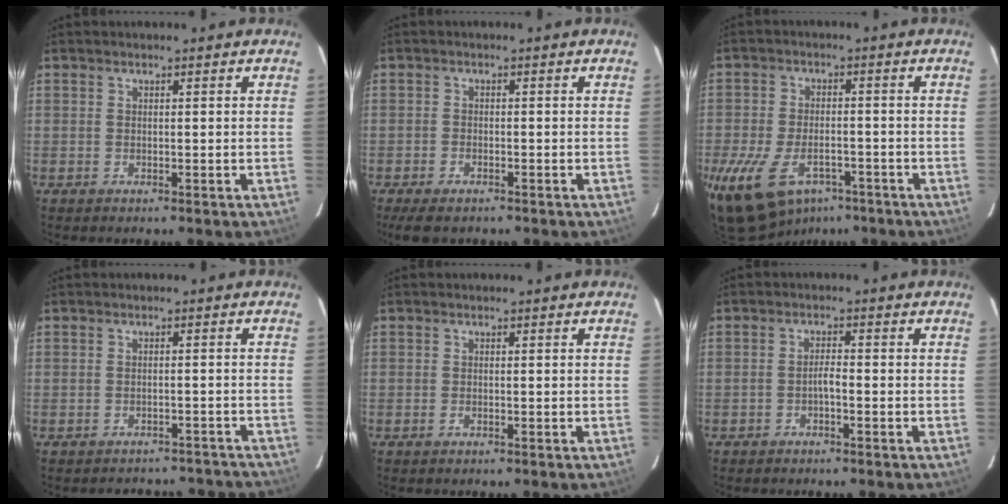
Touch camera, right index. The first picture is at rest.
{"total": 4.7, "force": [-3.6, 1.9, 2.4], "torque": [-0.063, -0.014, -0.063]}
{"total": 17.3, "force": [-9.8, 9.7, 10.4], "torque": [-0.241, -0.033, -0.159]}
{"total": 11.1, "force": [-10.1, 3.9, 2.2], "torque": [-0.040, 0.016, -0.108]}
{"total": 0.6, "force": [-0.2, 0.1, 0.5], "torque": [-0.011, 0.001, -0.005]}
{"total": 1.7, "force": [-1.0, 0.2, 1.3], "torque": [-0.026, 0.006, -0.018]}